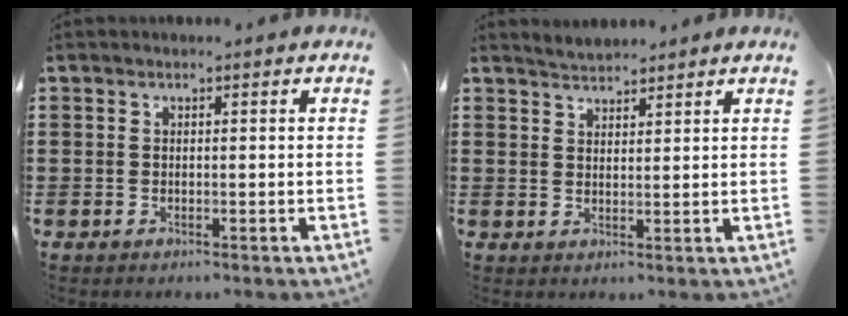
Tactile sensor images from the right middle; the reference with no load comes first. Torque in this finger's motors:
{"motor_torque": [0.00, 0.08, 0.20, -0.01]}